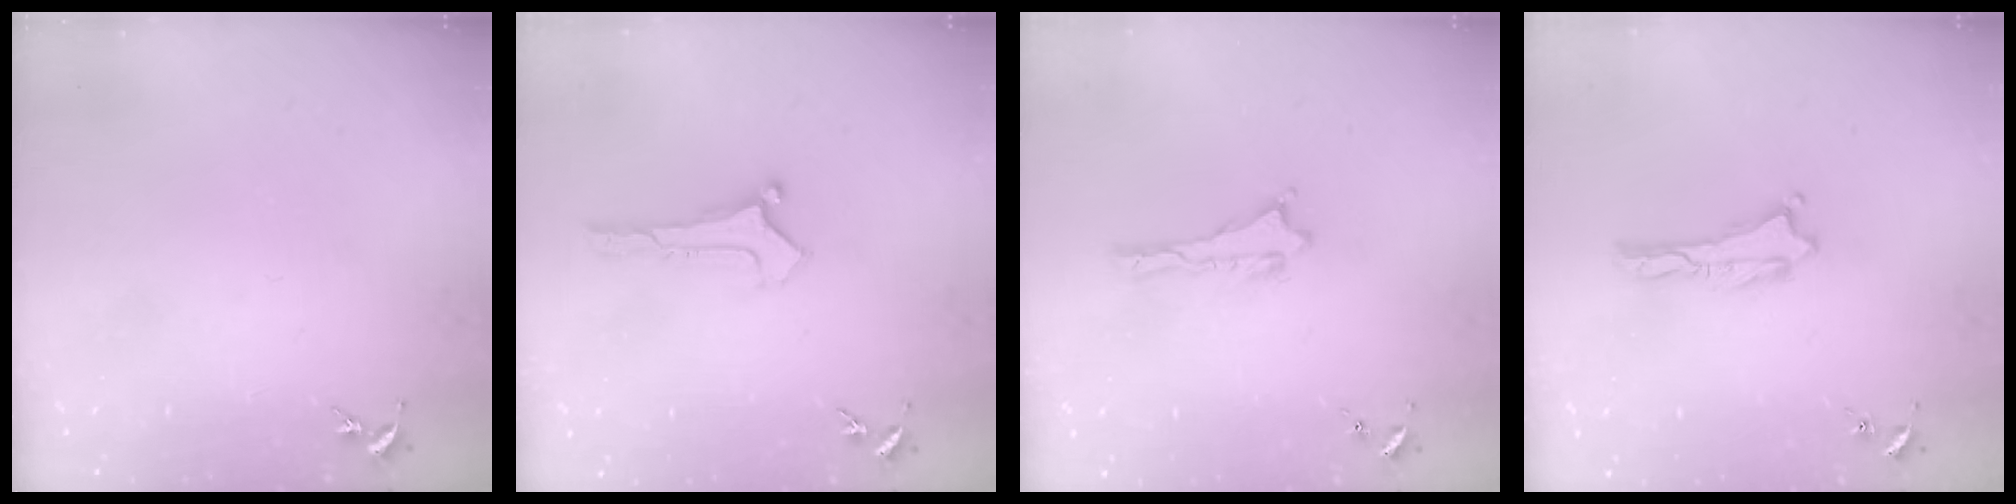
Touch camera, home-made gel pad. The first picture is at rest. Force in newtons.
{"total": 0.0}
{"total": 0.0}
{"total": 0.0}